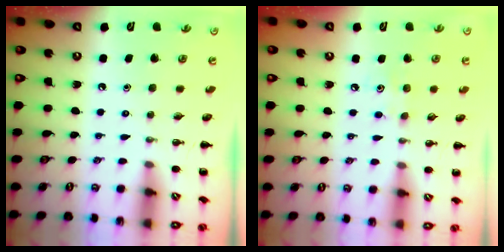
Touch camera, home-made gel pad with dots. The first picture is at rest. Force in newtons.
{"total": 5.3, "press": 5.2, "slide": 1.1}